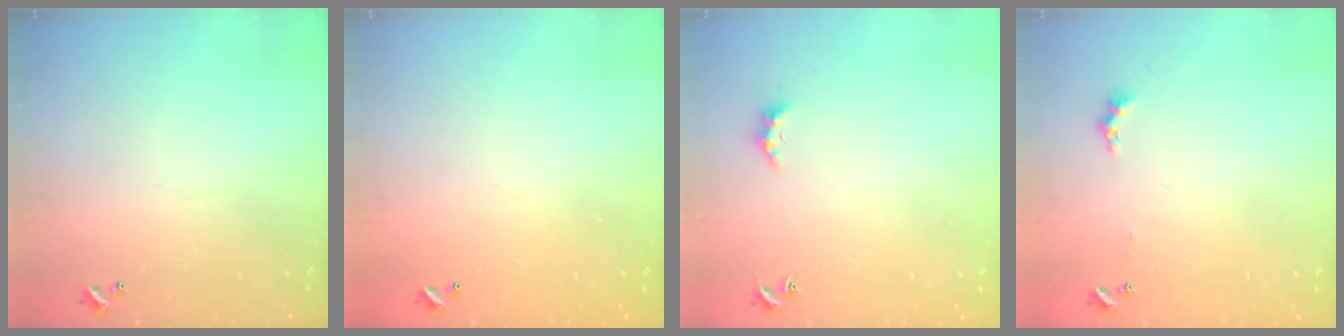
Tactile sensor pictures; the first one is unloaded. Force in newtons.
{"total": 2.8, "press": 2.8, "slide": 0.1}
{"total": 2.4, "press": 2.4, "slide": 0.6}
{"total": 0.6, "press": 0.4, "slide": 0.5}